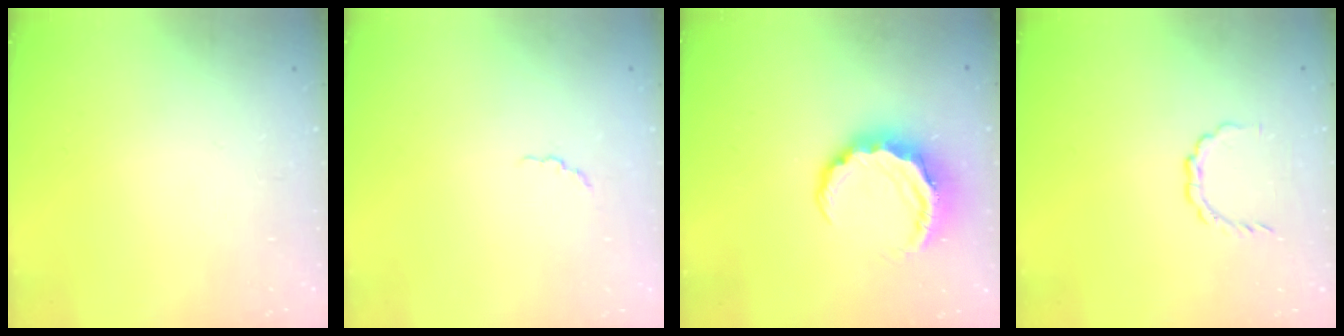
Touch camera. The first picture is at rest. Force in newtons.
{"total": 1.4, "press": 1.2, "slide": 0.6}
{"total": 7.8, "press": 7.8, "slide": 0.8}
{"total": 3.6, "press": 3.6, "slide": 0.3}